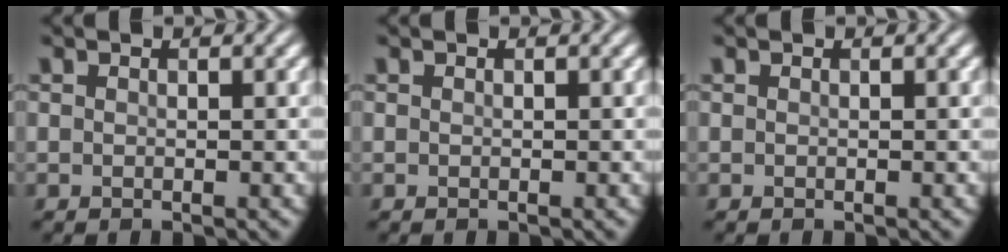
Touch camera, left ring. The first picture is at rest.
{"total": 0.0}
{"total": 0.0}